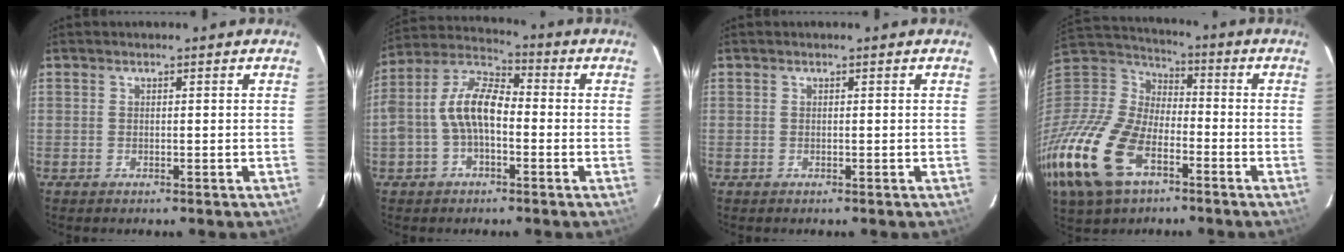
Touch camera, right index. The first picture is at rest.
{"total": 10.1, "force": [-1.8, 5.4, 8.3], "torque": [-0.176, 0.024, -0.037]}
{"total": 0.0}
{"total": 23.9, "force": [-11.4, 14.2, 15.5], "torque": [-0.381, -0.022, -0.216]}